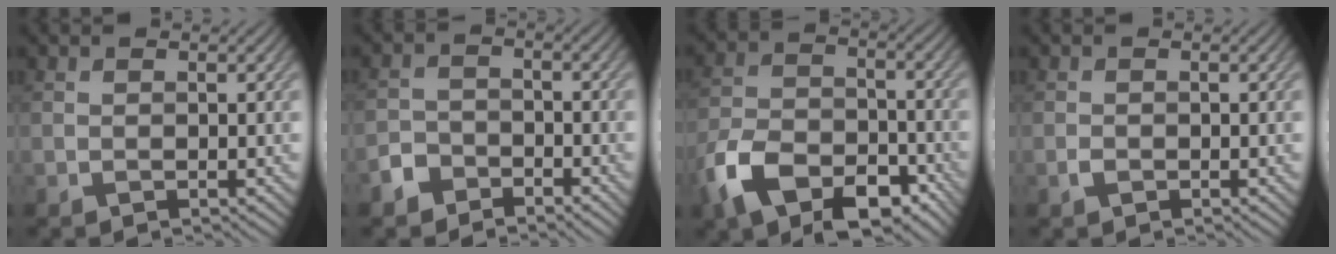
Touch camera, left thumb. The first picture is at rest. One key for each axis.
{"total": 3.2, "fx": -2.6, "fy": 1.9, "fz": 0.8, "tx": -0.015, "ty": 0.006, "tz": -0.060}
{"total": 11.9, "fx": -7.2, "fy": 6.6, "fz": 6.9, "tx": -0.157, "ty": -0.015, "tz": -0.140}
{"total": 0.6, "fx": -0.3, "fy": 0.4, "fz": 0.3, "tx": -0.007, "ty": 0.003, "tz": -0.007}